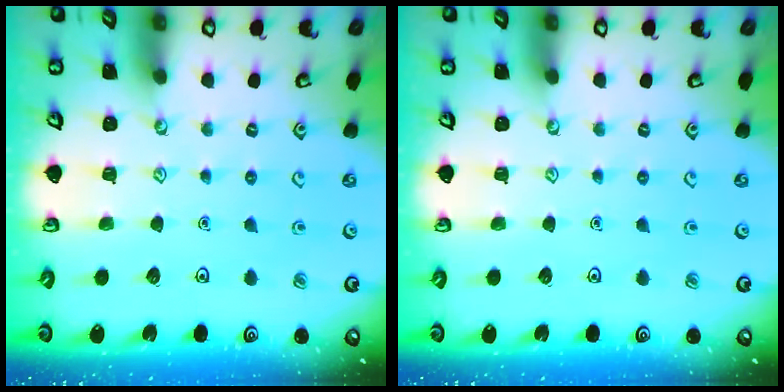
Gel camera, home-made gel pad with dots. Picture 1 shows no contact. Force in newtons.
{"total": 0.0}